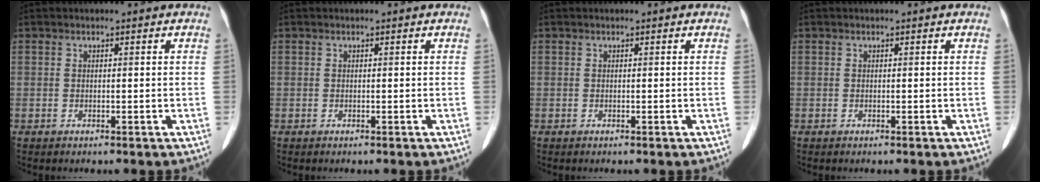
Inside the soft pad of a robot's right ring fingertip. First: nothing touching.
{"total": 0.0}
{"total": 0.0}
{"total": 0.0}